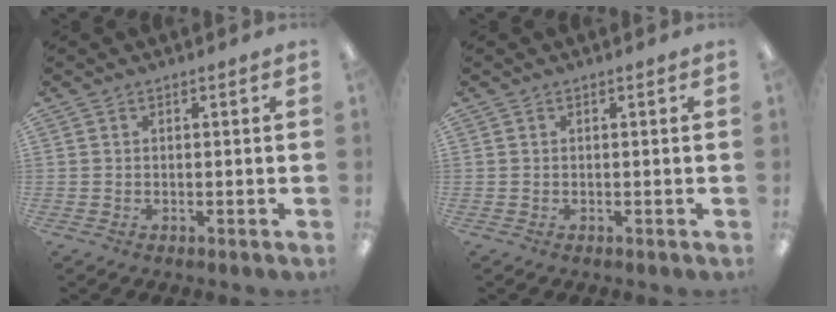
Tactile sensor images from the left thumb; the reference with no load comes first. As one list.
[{"total": 0.0}]